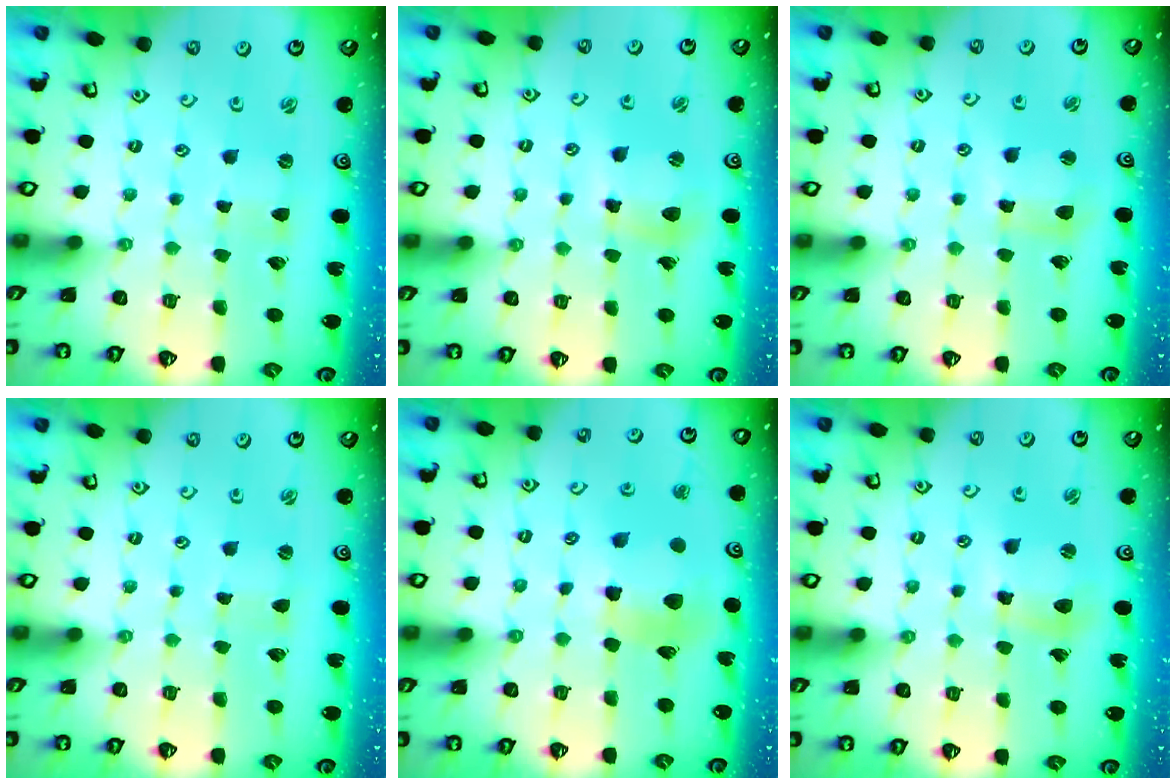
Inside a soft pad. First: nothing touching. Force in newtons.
{"total": 7.7, "press": 7.7, "slide": 0.9}
{"total": 5.5, "press": 5.4, "slide": 0.8}
{"total": 0.6, "press": 0.6, "slide": 0.0}
{"total": 10.9, "press": 10.8, "slide": 1.3}
{"total": 7.7, "press": 7.7, "slide": 0.9}